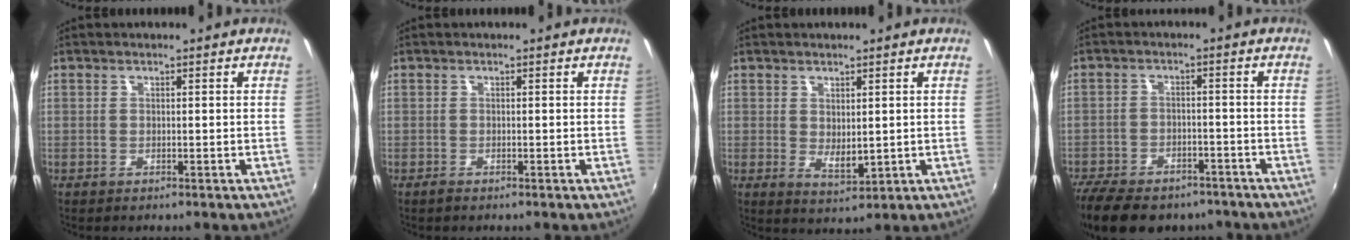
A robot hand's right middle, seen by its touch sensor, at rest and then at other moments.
{"total": 0.6, "force": [-0.5, 0.2, 0.3], "torque": [-0.007, -0.001, -0.011]}
{"total": 3.5, "force": [0.7, 1.9, 2.8], "torque": [-0.042, -0.008, 0.017]}
{"total": 17.2, "force": [-13.1, 7.9, 7.8], "torque": [-0.185, -0.022, -0.194]}